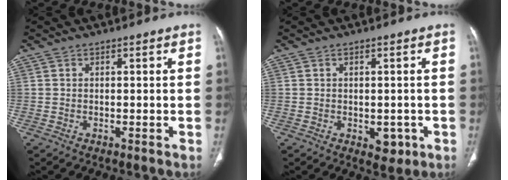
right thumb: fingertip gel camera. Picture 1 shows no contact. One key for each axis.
{"total": 3.4, "fx": -1.0, "fy": 2.3, "fz": 2.4, "tx": -0.011, "ty": 0.000, "tz": -0.004}